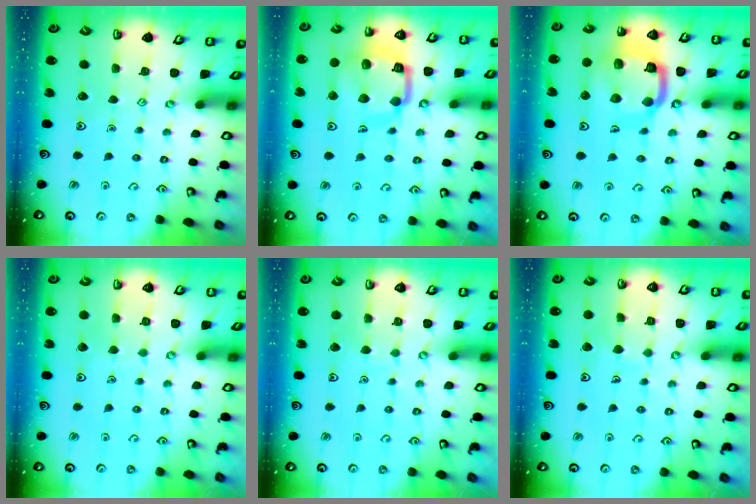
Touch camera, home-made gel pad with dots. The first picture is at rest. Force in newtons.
{"total": 14.5, "press": 14.4, "slide": 1.6}
{"total": 15.5, "press": 15.5, "slide": 1.2}
{"total": 2.7, "press": 2.7, "slide": 0.2}
{"total": 3.4, "press": 3.4, "slide": 0.1}
{"total": 4.6, "press": 4.6, "slide": 0.3}